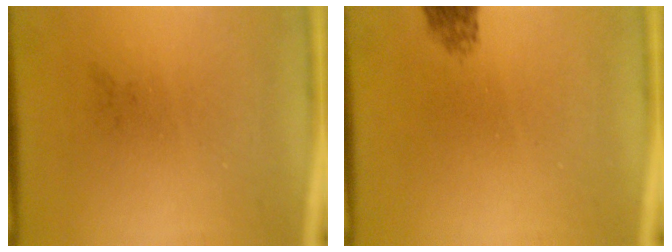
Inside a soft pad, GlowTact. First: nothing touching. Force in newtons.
{"total": 2.1}